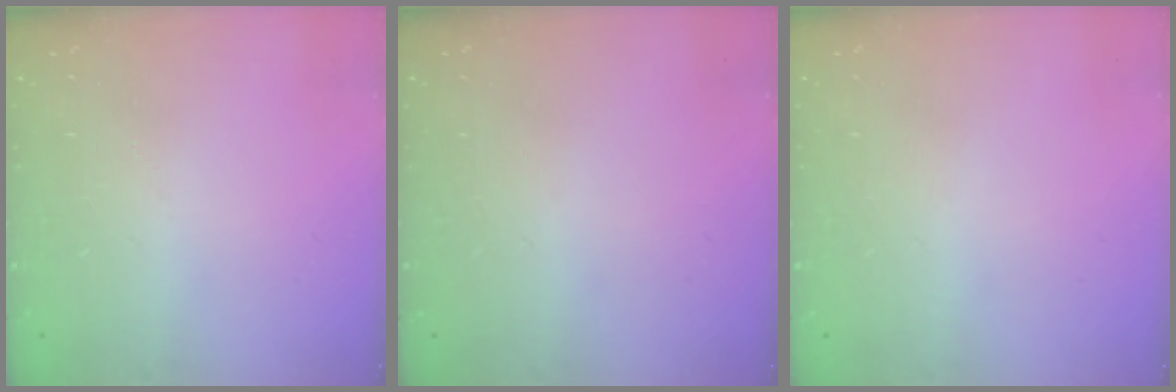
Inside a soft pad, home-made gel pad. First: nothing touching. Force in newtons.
{"total": 0.0}
{"total": 0.0}